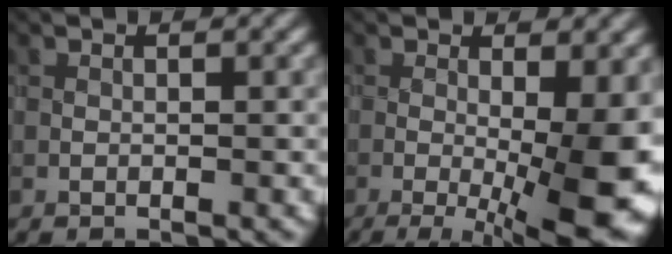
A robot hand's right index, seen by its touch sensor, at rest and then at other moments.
{"total": 11.8, "force": [-2.8, 3.4, 10.9], "torque": [-0.147, -0.003, -0.038]}